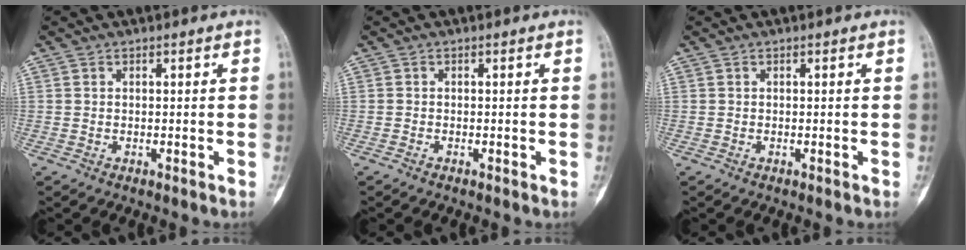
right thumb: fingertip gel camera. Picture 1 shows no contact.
{"total": 0.0}
{"total": 0.0}